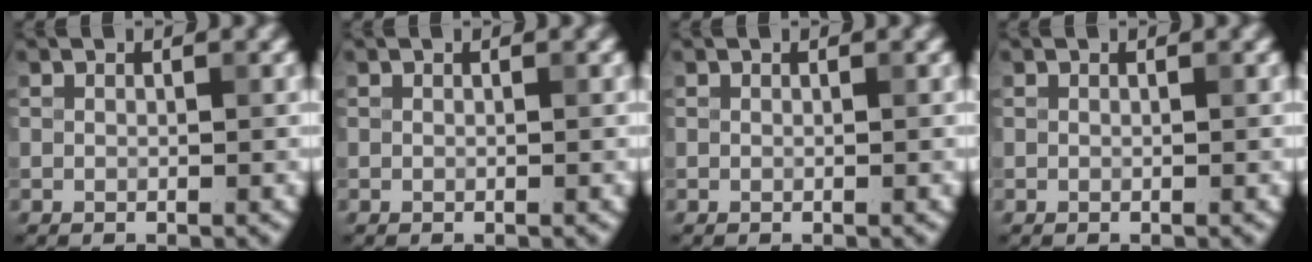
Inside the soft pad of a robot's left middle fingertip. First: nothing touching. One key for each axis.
{"total": 0.0}
{"total": 0.0}
{"total": 0.0}